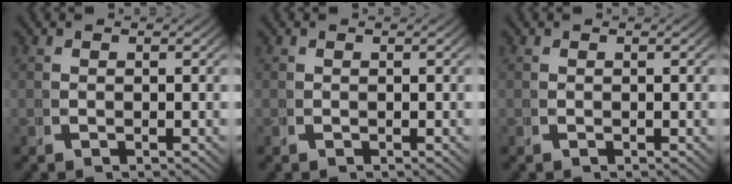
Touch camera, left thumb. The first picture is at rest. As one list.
[{"total": 0.6, "force": [0.3, -0.5, -0.2], "torque": [0.006, -0.002, 0.006]}, {"total": 0.0}]